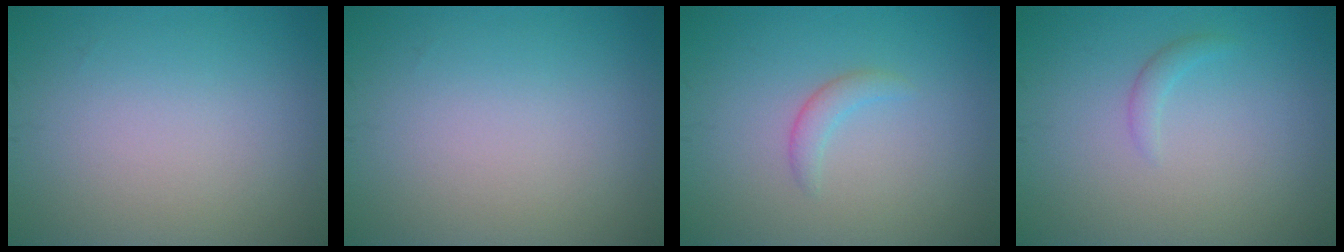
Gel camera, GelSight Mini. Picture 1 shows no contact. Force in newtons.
{"total": 0.0}
{"total": 1.4, "press": 1.4, "slide": 0.2}
{"total": 1.0, "press": 0.9, "slide": 0.2}